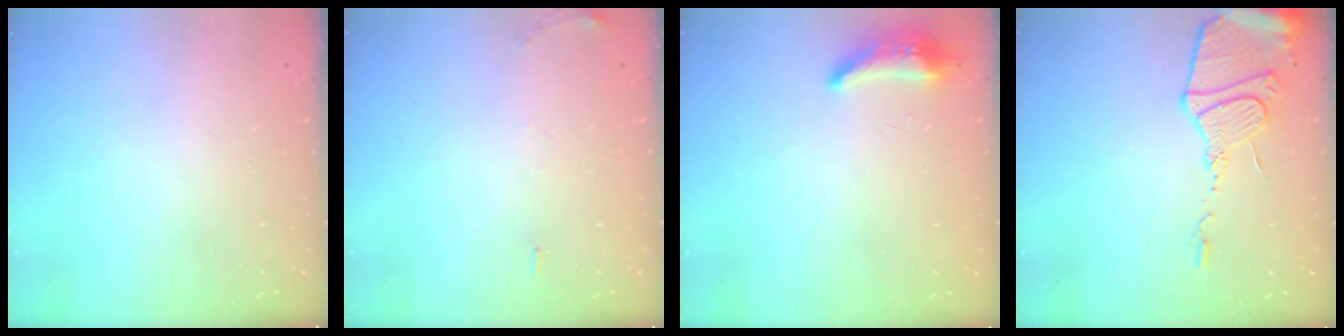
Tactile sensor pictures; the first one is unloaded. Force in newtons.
{"total": 6.5, "press": 6.2, "slide": 1.8}
{"total": 8.5, "press": 8.4, "slide": 1.6}
{"total": 14.1, "press": 14.0, "slide": 1.3}